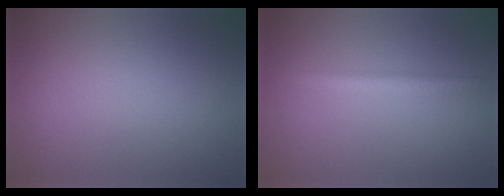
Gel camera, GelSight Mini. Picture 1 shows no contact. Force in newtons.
{"total": 2.3, "press": 2.3, "slide": 0.1}